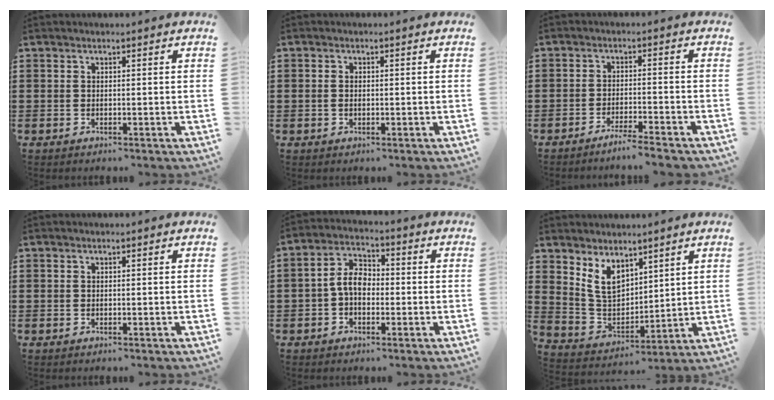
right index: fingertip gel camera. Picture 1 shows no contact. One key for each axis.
{"total": 1.1, "fx": -0.1, "fy": 0.6, "fz": 1.0, "tx": -0.022, "ty": 0.000, "tz": -0.001}
{"total": 3.1, "fx": -2.8, "fy": -0.5, "fz": 1.0, "tx": -0.018, "ty": -0.002, "tz": -0.056}
{"total": 0.0}
{"total": 5.3, "fx": -0.6, "fy": 3.4, "fz": 4.1, "tx": -0.093, "ty": 0.007, "tz": -0.017}
{"total": 7.3, "fx": 4.4, "fy": 4.7, "fz": 3.5, "tx": -0.098, "ty": -0.007, "tz": 0.082}